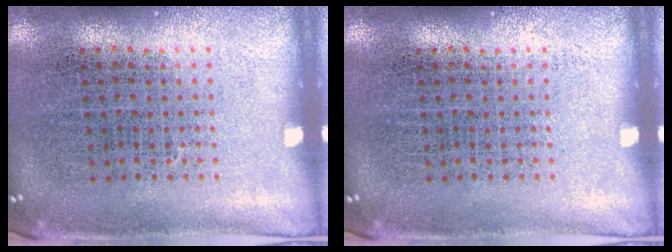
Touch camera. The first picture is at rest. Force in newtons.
{"total": 0.0}